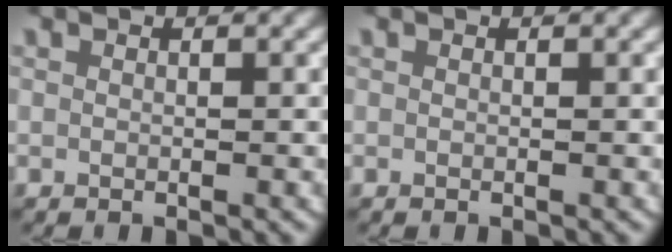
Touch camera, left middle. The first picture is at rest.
{"total": 0.0}